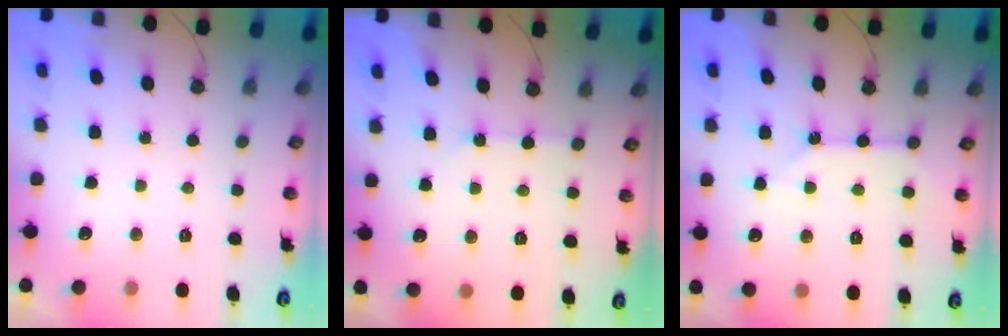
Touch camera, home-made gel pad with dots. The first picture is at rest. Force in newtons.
{"total": 2.9, "press": 2.9, "slide": 0.5}
{"total": 6.7, "press": 6.6, "slide": 0.8}